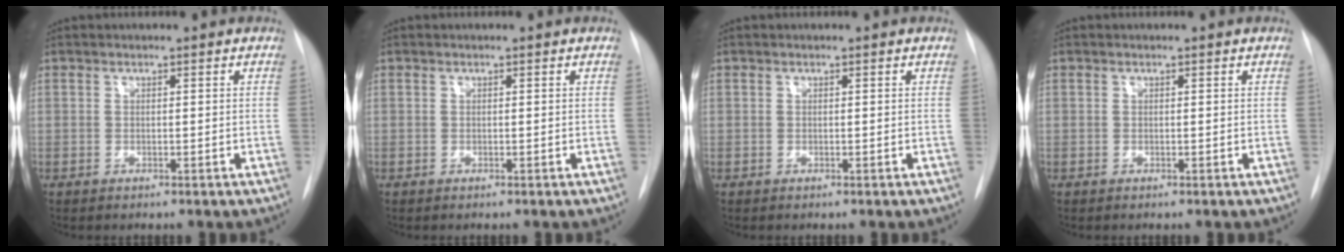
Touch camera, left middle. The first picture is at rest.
{"total": 0.0}
{"total": 0.0}
{"total": 0.0}